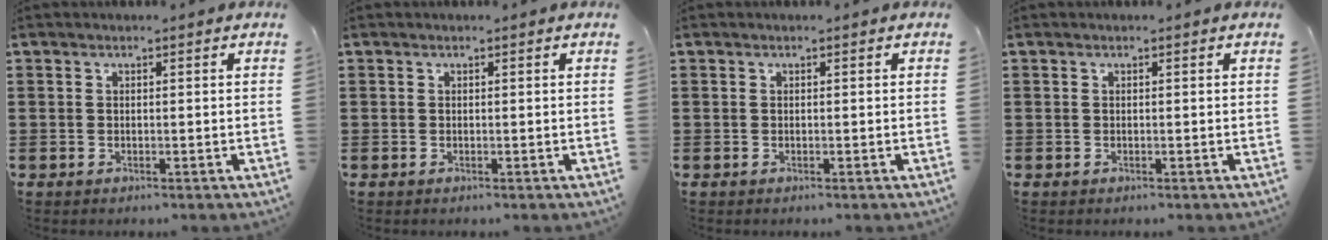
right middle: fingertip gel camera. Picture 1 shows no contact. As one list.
[{"total": 0.0}, {"total": 0.0}, {"total": 0.0}]